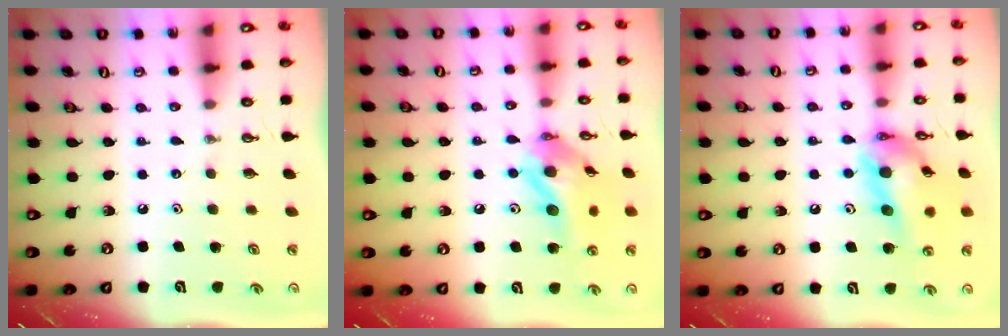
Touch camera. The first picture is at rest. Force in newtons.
{"total": 14.8, "press": 14.7, "slide": 2.0}
{"total": 16.1, "press": 16.0, "slide": 1.4}